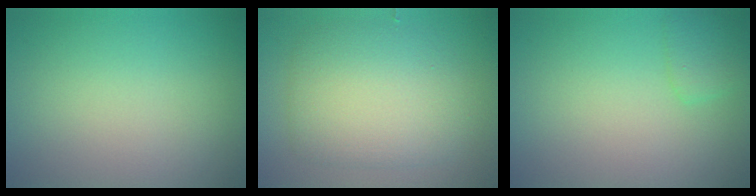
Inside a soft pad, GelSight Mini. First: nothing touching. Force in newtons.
{"total": 6.0, "press": 6.0, "slide": 0.1}
{"total": 1.6, "press": 1.6, "slide": 0.1}